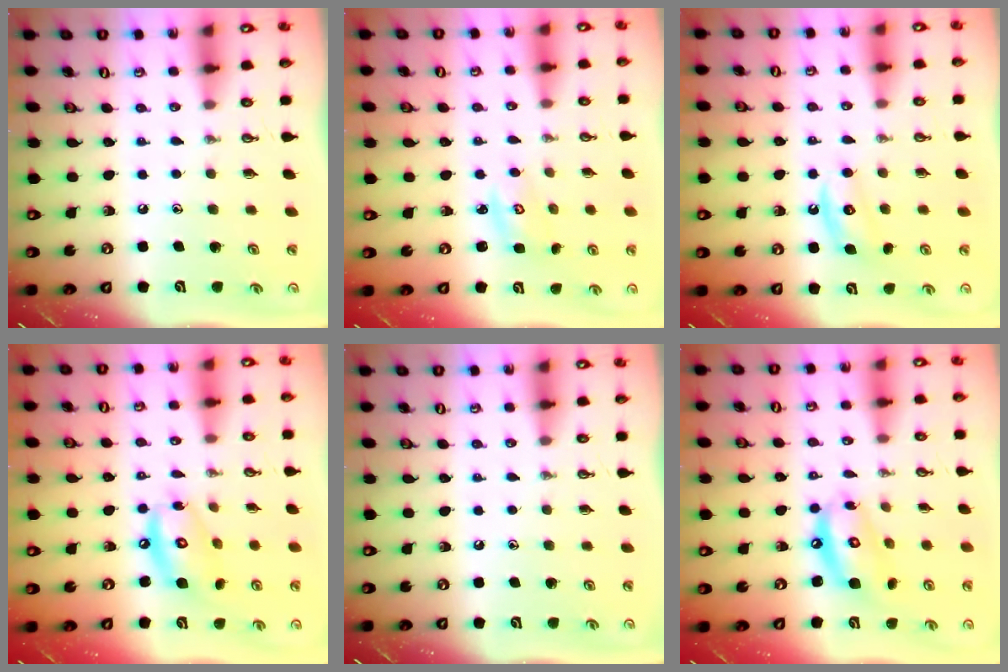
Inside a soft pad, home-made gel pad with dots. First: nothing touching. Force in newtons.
{"total": 2.8, "press": 2.8, "slide": 0.3}
{"total": 4.8, "press": 4.7, "slide": 0.8}
{"total": 12.1, "press": 12.1, "slide": 1.0}
{"total": 0.0}
{"total": 11.8, "press": 11.8, "slide": 1.2}